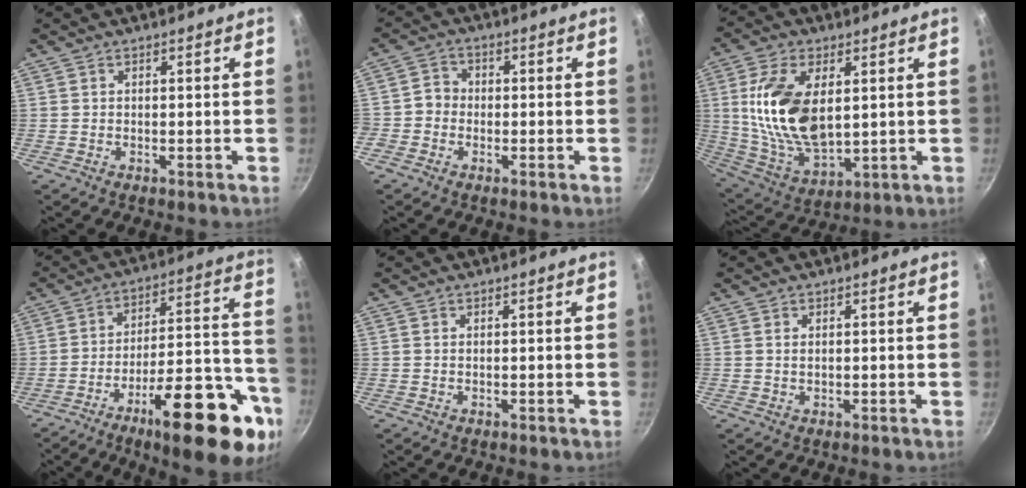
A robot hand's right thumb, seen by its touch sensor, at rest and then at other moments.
{"total": 3.4, "force": [-1.1, 3.1, 0.9], "torque": [0.007, 0.012, -0.031]}
{"total": 17.5, "force": [3.2, 9.5, 14.3], "torque": [-0.267, -0.020, 0.073]}
{"total": 24.7, "force": [-12.6, 8.1, 19.7], "torque": [-0.224, 0.067, -0.186]}
{"total": 0.0}
{"total": 0.9, "force": [0.3, 0.5, 0.7], "torque": [-0.012, 0.001, 0.006]}